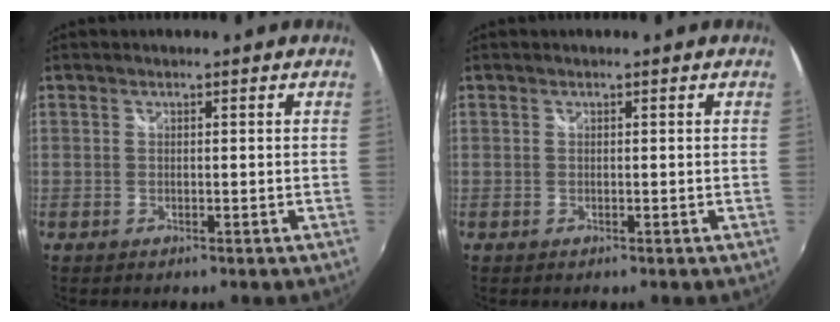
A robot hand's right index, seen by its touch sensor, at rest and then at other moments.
{"total": 0.0}